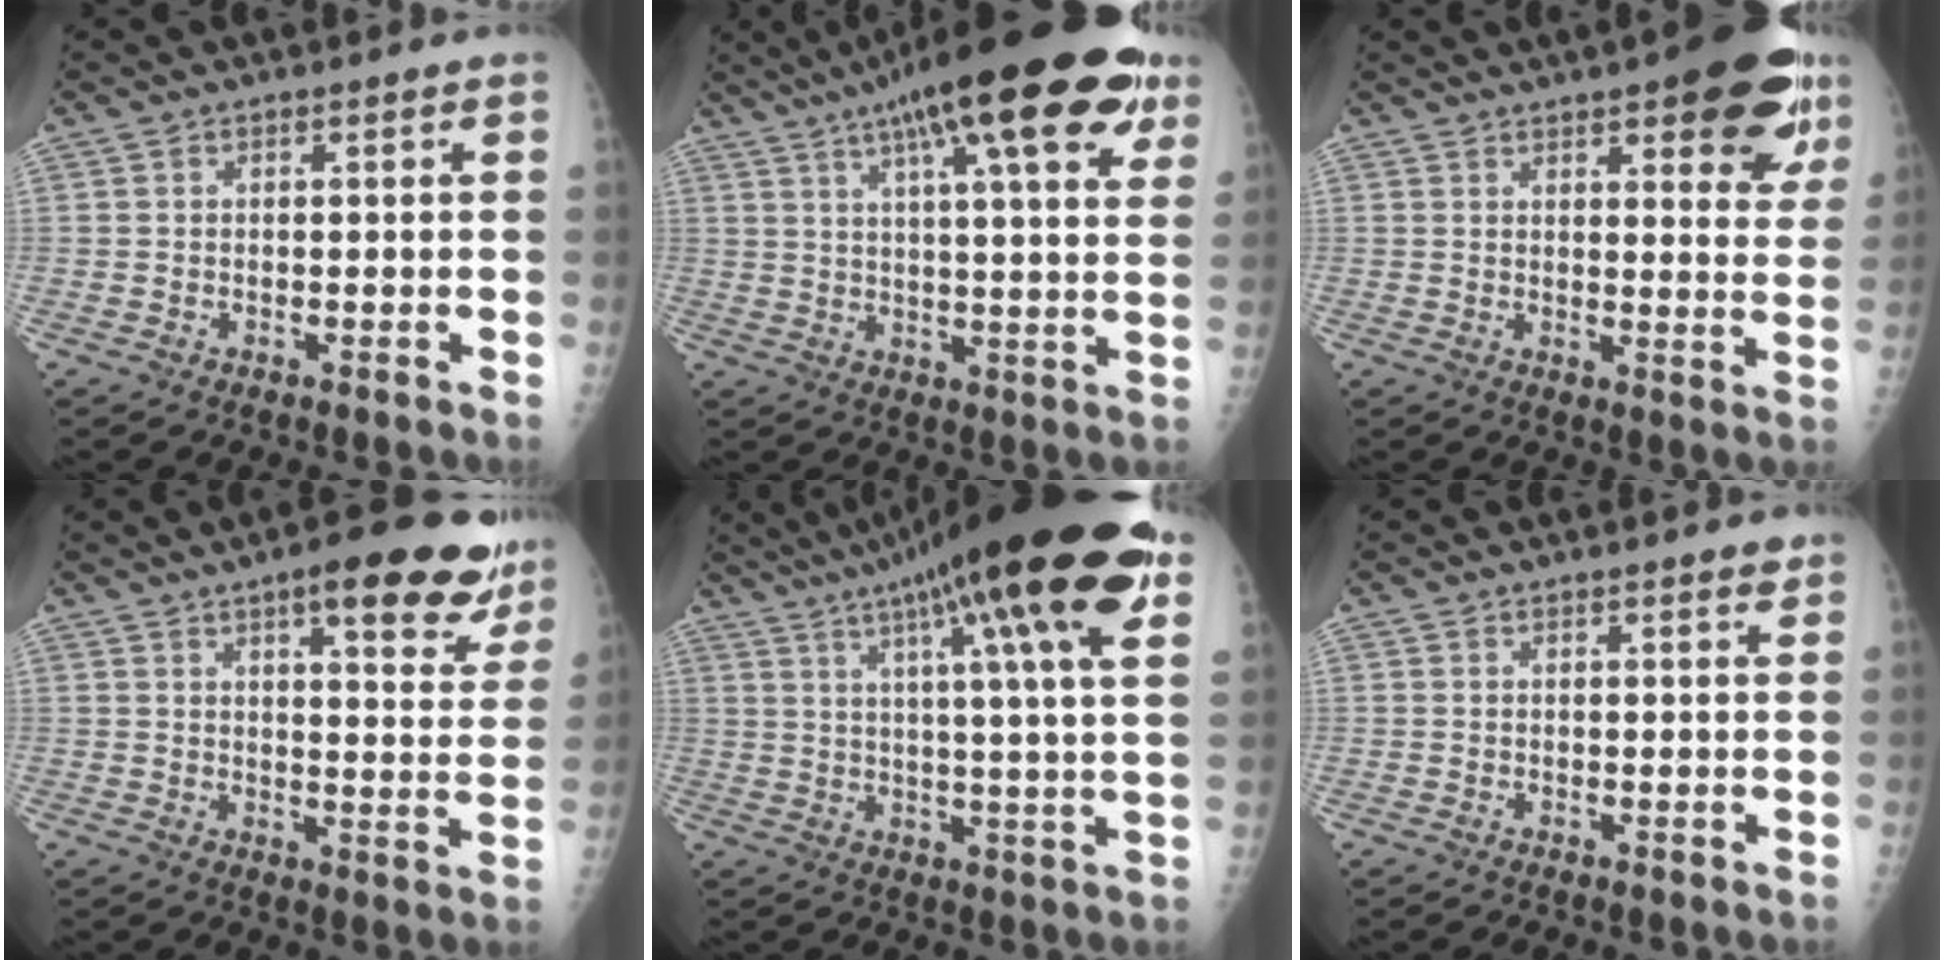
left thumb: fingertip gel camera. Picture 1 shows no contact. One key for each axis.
{"total": 23.8, "fx": 13.1, "fy": 5.9, "fz": 18.9, "tx": -0.271, "ty": -0.005, "tz": 0.182}
{"total": 16.0, "fx": 9.2, "fy": 5.4, "fz": 11.9, "tx": -0.115, "ty": -0.038, "tz": 0.110}
{"total": 15.8, "fx": 10.1, "fy": 4.7, "fz": 11.3, "tx": -0.108, "ty": -0.048, "tz": 0.128}
{"total": 24.7, "fx": 12.8, "fy": 3.3, "fz": 20.9, "tx": -0.318, "ty": -0.005, "tz": 0.179}
{"total": 2.2, "fx": 1.9, "fy": 0.5, "fz": 1.1, "tx": -0.007, "ty": -0.006, "tz": 0.022}